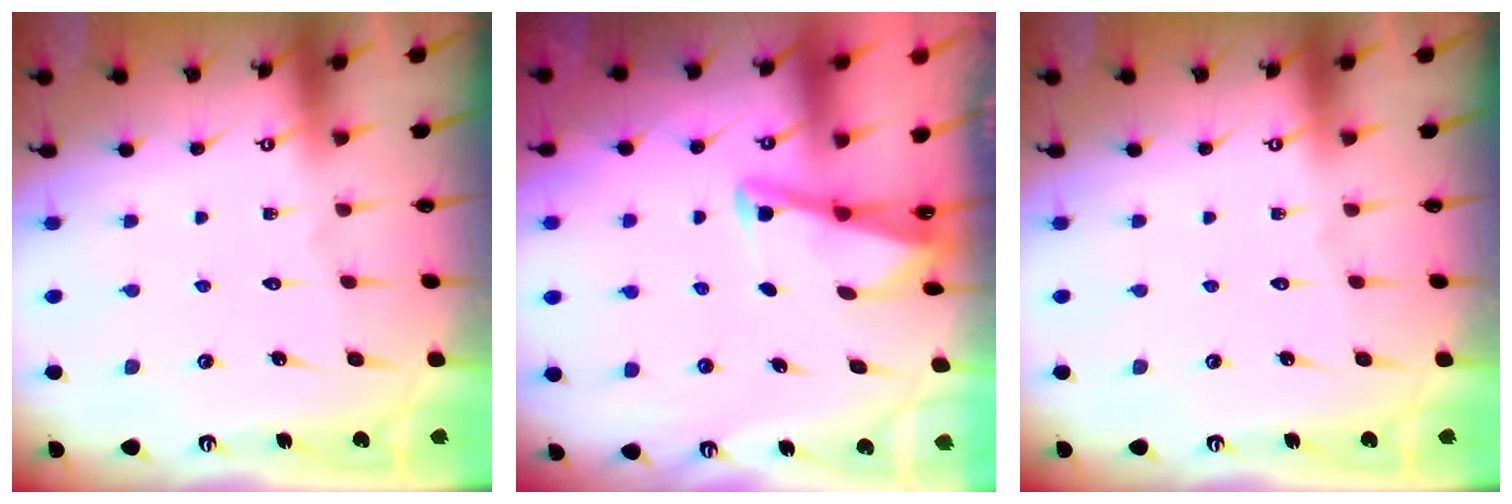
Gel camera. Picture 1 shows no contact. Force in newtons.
{"total": 2.9, "press": 2.9, "slide": 0.4}
{"total": 0.0}